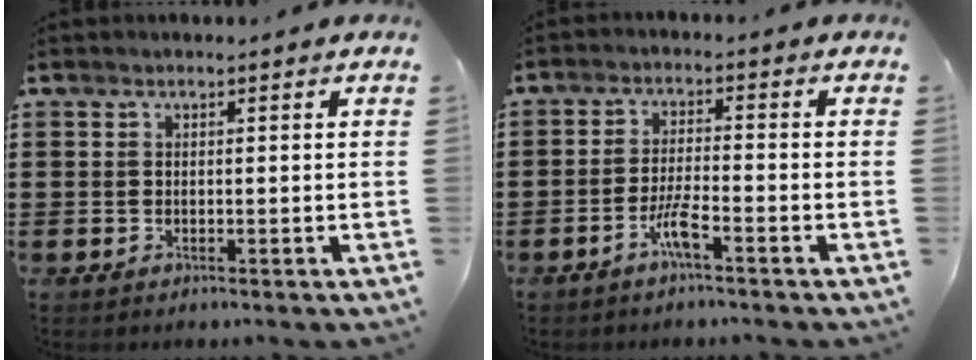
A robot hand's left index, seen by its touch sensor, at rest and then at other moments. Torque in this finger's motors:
{"motor_torque": [0.46, 0.43, 0.08, 0.05]}